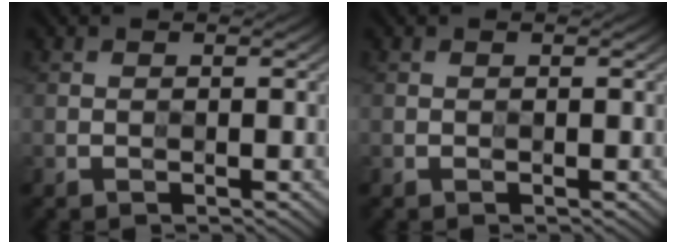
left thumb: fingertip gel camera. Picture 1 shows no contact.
{"total": 0.0}